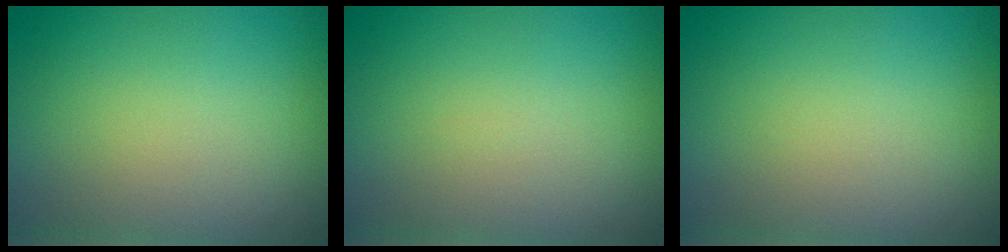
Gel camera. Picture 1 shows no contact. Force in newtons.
{"total": 0.0}
{"total": 0.0}